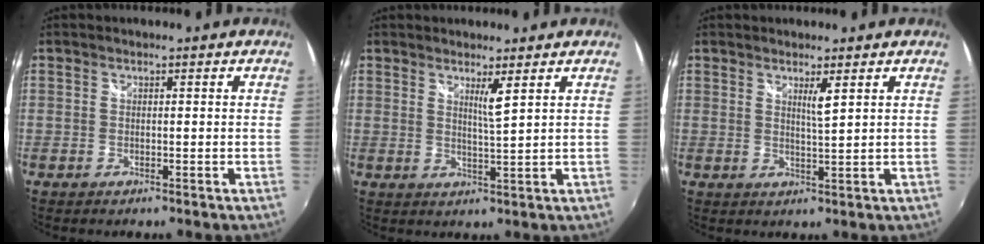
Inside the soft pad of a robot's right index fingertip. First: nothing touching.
{"total": 2.6, "force": [1.5, -0.4, 2.1], "torque": [-0.037, -0.007, 0.022]}
{"total": 2.6, "force": [1.4, -0.3, 2.1], "torque": [-0.036, -0.006, 0.021]}